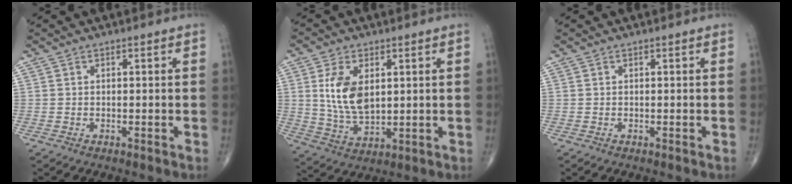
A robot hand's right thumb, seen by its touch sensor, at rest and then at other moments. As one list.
[{"total": 10.6, "force": [2.3, 6.1, 8.4], "torque": [-0.155, -0.014, 0.054]}, {"total": 0.0}]